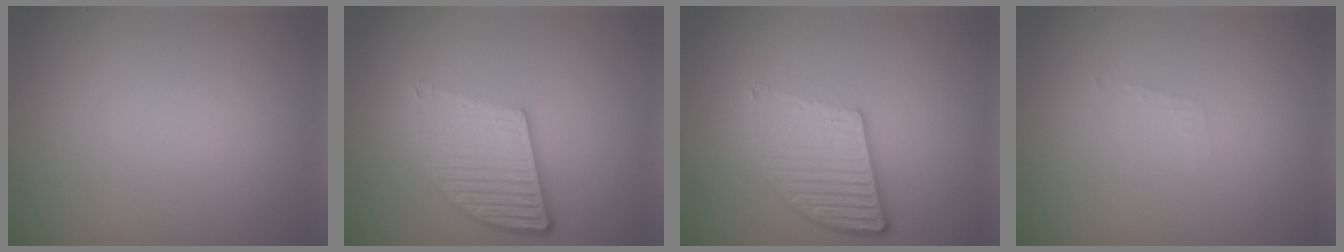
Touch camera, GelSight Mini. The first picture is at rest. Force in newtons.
{"total": 5.5, "press": 3.8, "slide": 4.0}
{"total": 5.6, "press": 3.9, "slide": 4.0}
{"total": 0.7, "press": 0.7, "slide": 0.1}